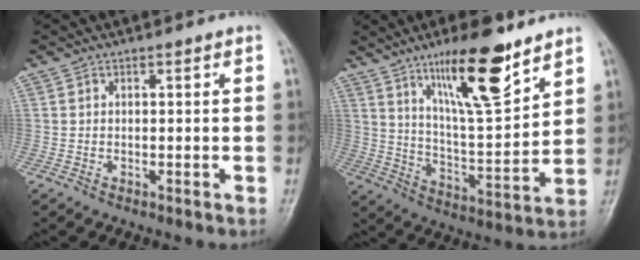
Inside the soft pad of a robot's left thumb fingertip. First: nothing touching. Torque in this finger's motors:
{"motor_torque": [1.48, 0.69, 1.47, -1.30, 0.17]}